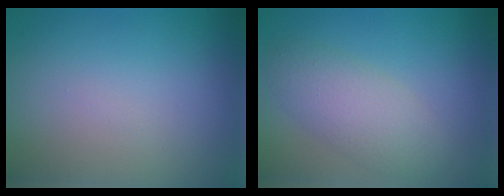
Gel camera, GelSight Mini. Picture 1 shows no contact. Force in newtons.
{"total": 3.8, "press": 3.8, "slide": 0.0}